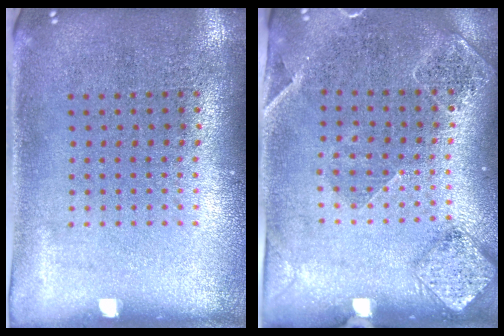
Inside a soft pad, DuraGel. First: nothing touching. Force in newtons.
{"total": 1.6, "press": 1.6, "slide": 0.4}